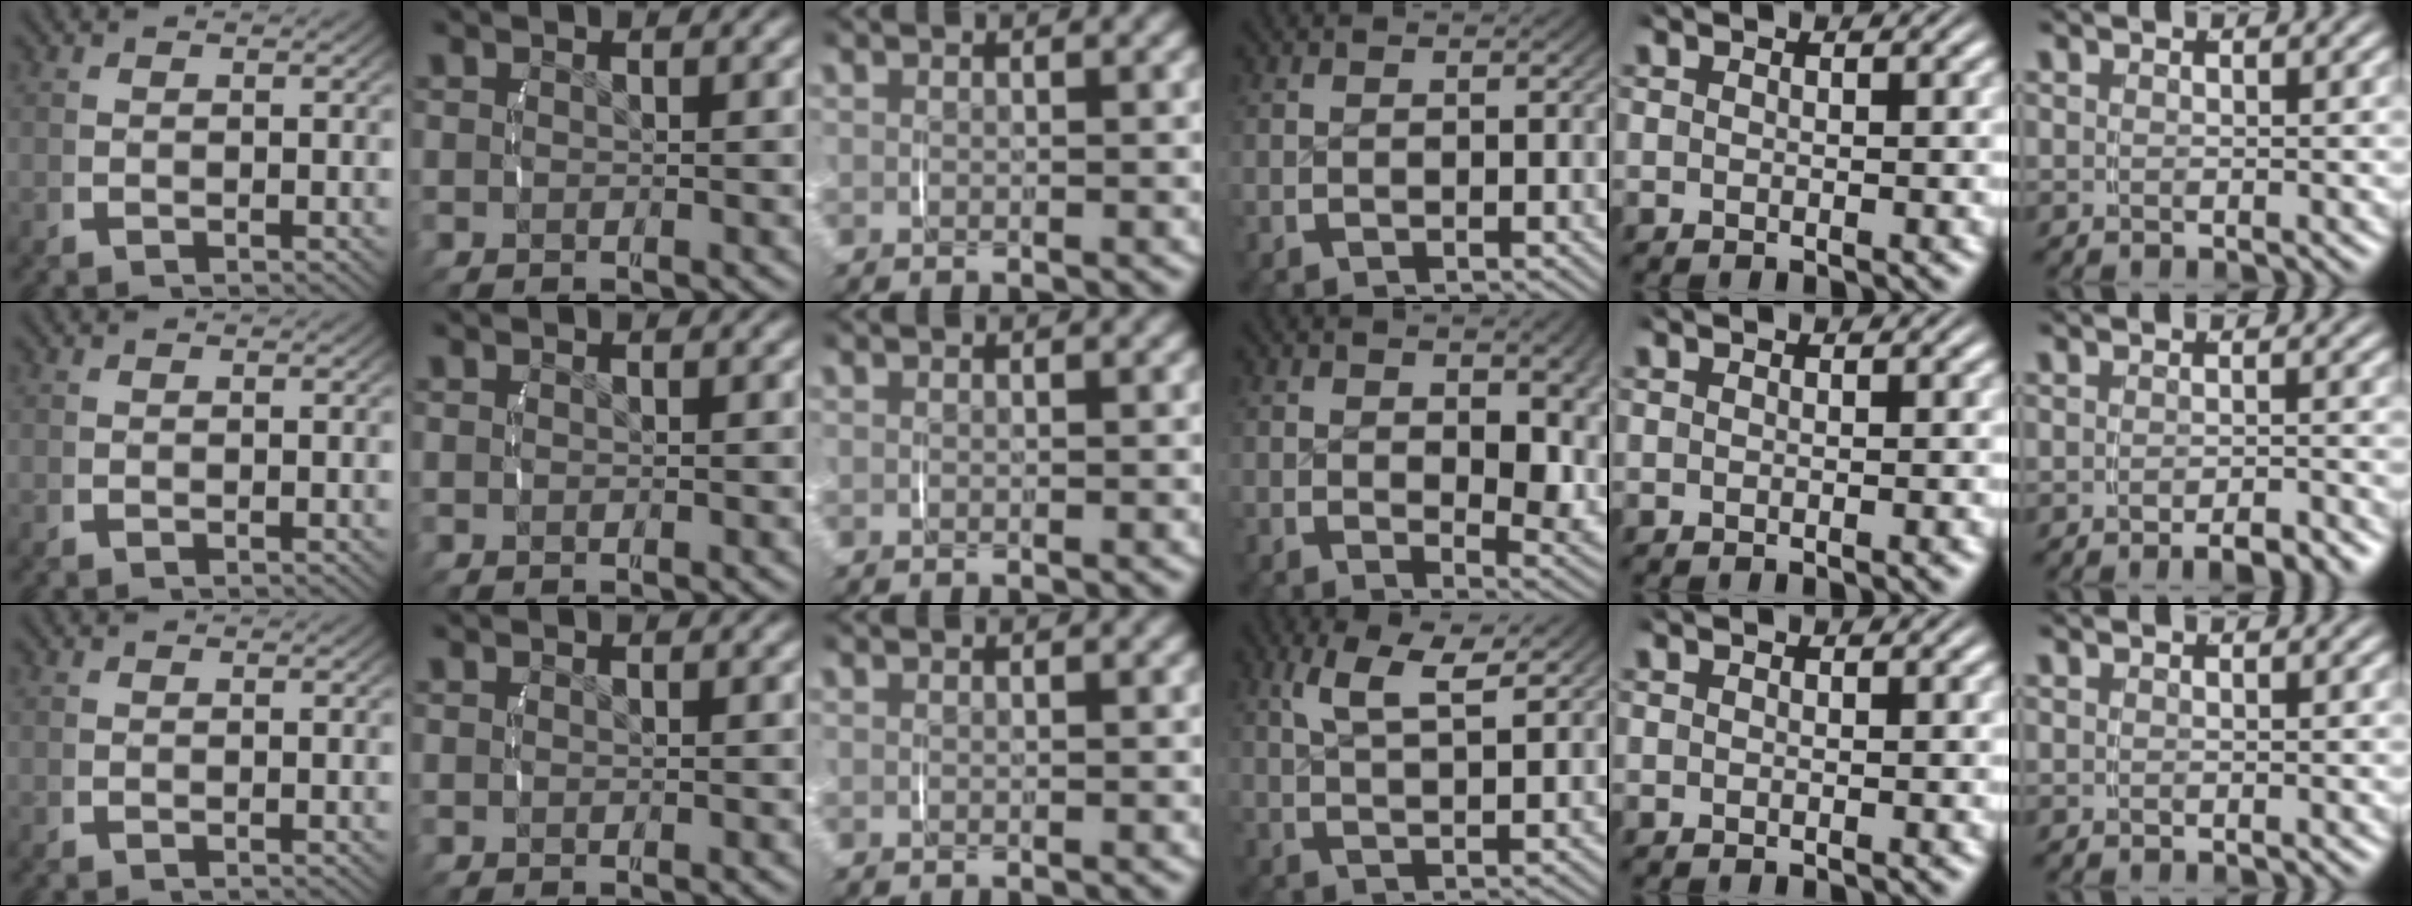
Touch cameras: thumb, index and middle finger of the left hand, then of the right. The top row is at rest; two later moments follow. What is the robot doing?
{"motion": "lift_and_place", "object": "glasses case"}